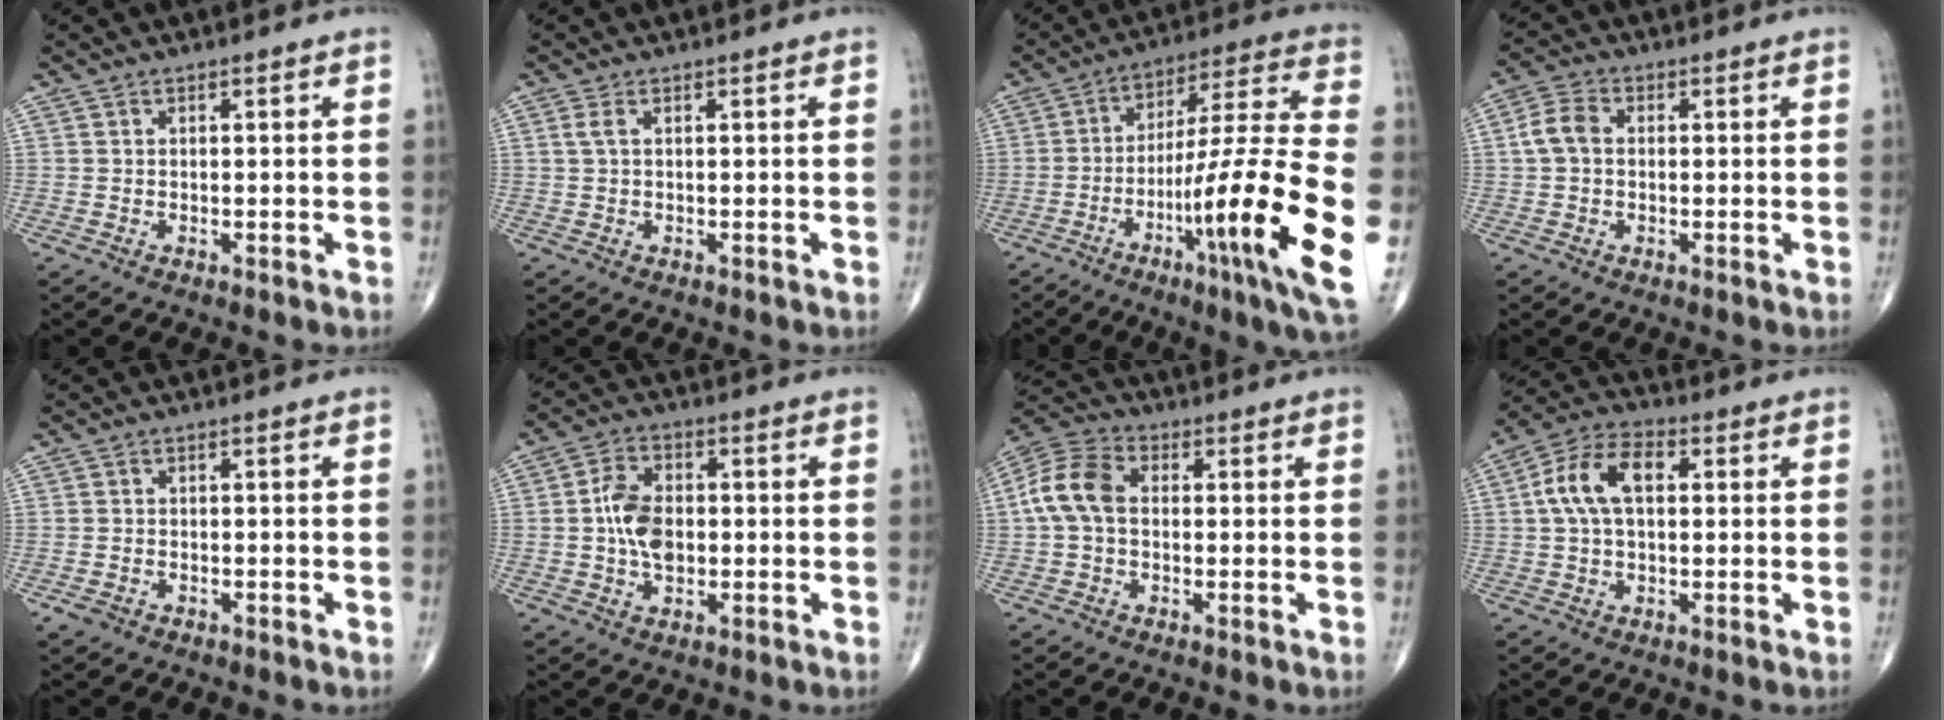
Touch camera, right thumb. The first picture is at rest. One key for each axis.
{"total": 1.4, "fx": 0.4, "fy": 0.5, "fz": 1.2, "tx": -0.037, "ty": 0.008, "tz": 0.011}
{"total": 25.9, "fx": -7.7, "fy": 3.2, "fz": 24.5, "tx": -0.376, "ty": 0.019, "tz": -0.113}
{"total": 5.0, "fx": 0.2, "fy": 3.6, "fz": 3.4, "tx": -0.070, "ty": 0.016, "tz": -0.002}
{"total": 1.9, "fx": -1.1, "fy": 1.3, "fz": 0.8, "tx": -0.018, "ty": 0.003, "tz": -0.015}
{"total": 8.0, "fx": -0.3, "fy": 5.1, "fz": 6.1, "tx": -0.103, "ty": 0.010, "tz": -0.011}
{"total": 9.1, "fx": 0.2, "fy": 6.2, "fz": 6.7, "tx": -0.139, "ty": 0.028, "tz": -0.004}
{"total": 10.3, "fx": 1.6, "fy": 5.9, "fz": 8.2, "tx": -0.160, "ty": 0.029, "tz": 0.025}